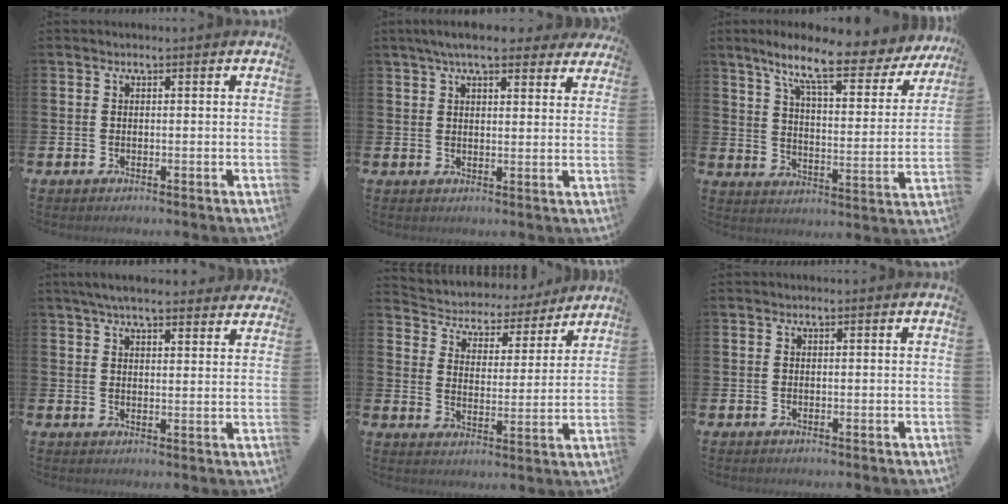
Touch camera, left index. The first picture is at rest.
{"total": 6.4, "force": [5.5, 1.6, 2.9], "torque": [-0.059, -0.013, 0.098]}
{"total": 10.5, "force": [8.1, 2.1, 6.3], "torque": [-0.139, -0.044, 0.131]}
{"total": 5.6, "force": [5.2, 0.9, 1.9], "torque": [-0.047, -0.014, 0.095]}
{"total": 5.0, "force": [4.5, 2.0, 0.2], "torque": [-0.029, -0.043, 0.071]}
{"total": 0.0}